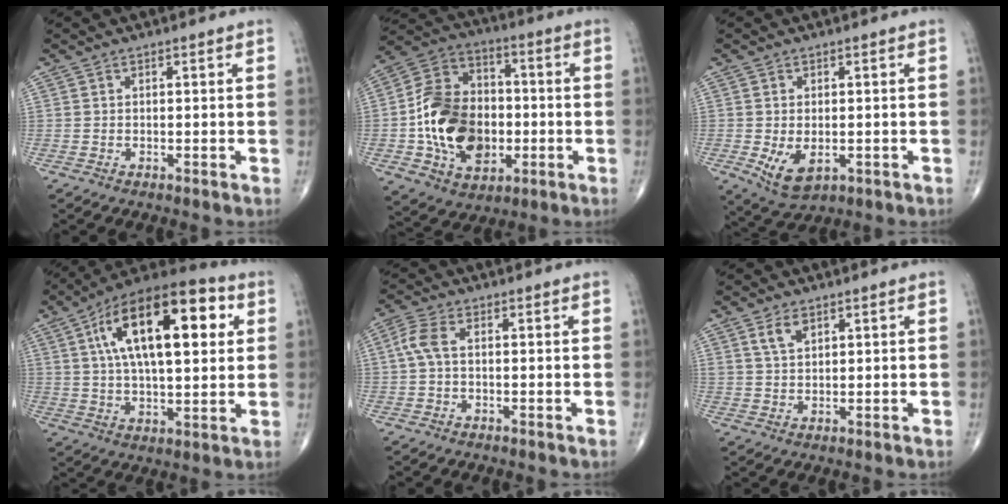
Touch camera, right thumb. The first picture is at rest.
{"total": 19.5, "force": [-2.7, 14.0, 13.2], "torque": [-0.200, 0.025, -0.040]}
{"total": 6.2, "force": [-1.3, 3.6, 4.9], "torque": [-0.083, -0.013, -0.011]}
{"total": 23.2, "force": [6.8, 9.9, 19.8], "torque": [-0.314, 0.013, 0.103]}
{"total": 3.9, "force": [0.1, 1.9, 3.5], "torque": [-0.095, 0.010, -0.003]}
{"total": 3.3, "force": [1.9, 1.7, 2.1], "torque": [-0.034, -0.006, 0.042]}